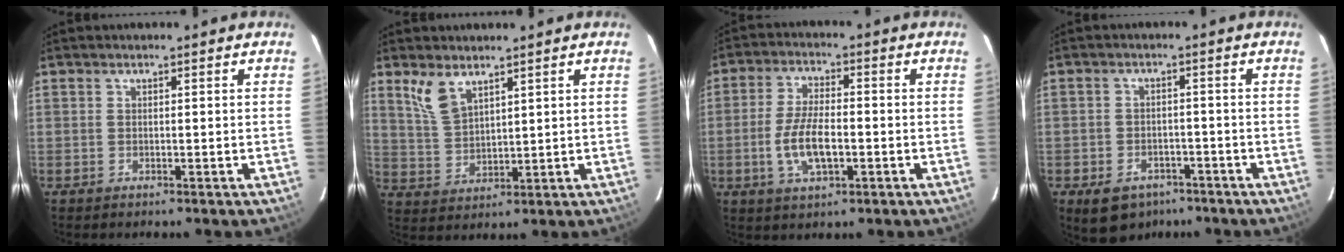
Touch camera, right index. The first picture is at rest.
{"total": 6.3, "force": [4.4, 2.8, 3.7], "torque": [-0.074, 0.004, 0.098]}
{"total": 8.6, "force": [-2.2, 3.4, 7.5], "torque": [-0.154, -0.001, -0.040]}
{"total": 8.8, "force": [-5.5, 6.0, 3.4], "torque": [-0.083, 0.007, -0.068]}